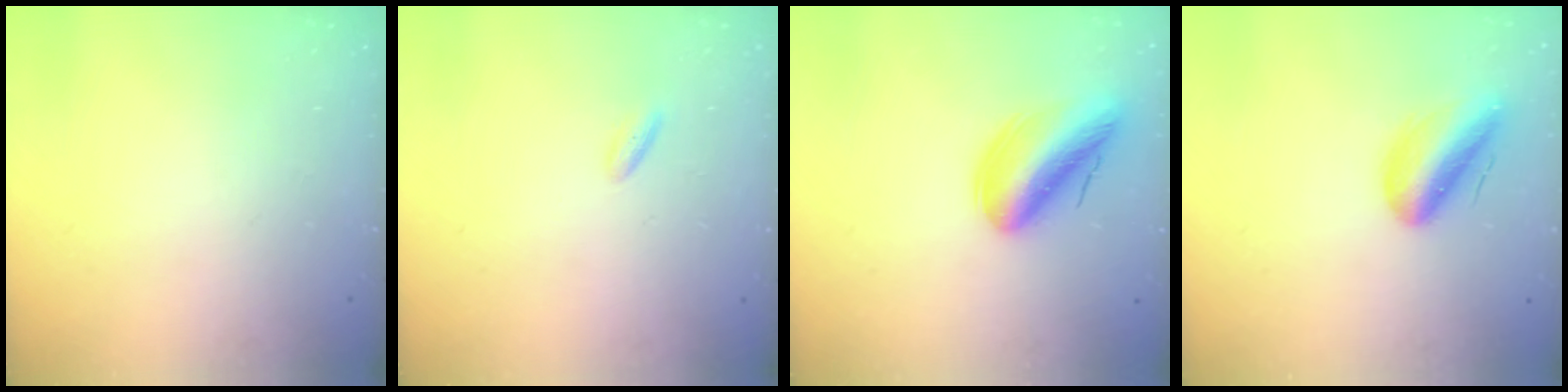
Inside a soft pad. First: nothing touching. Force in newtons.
{"total": 2.3, "press": 2.2, "slide": 0.4}
{"total": 14.2, "press": 14.0, "slide": 2.6}
{"total": 10.9, "press": 10.5, "slide": 3.1}